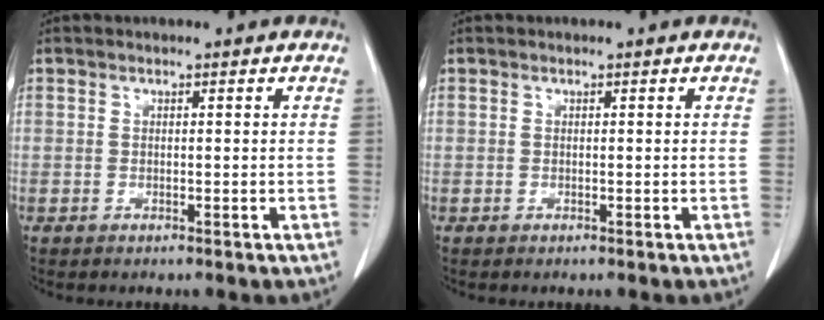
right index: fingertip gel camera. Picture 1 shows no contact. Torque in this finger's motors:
{"motor_torque": [0.00, 0.00, 0.05, 0.00]}